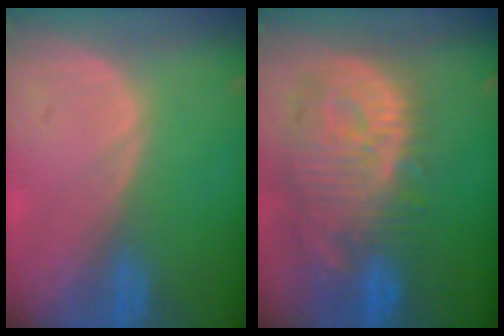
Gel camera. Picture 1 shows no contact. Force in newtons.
{"total": 13.3, "press": 11.5, "slide": 6.5}